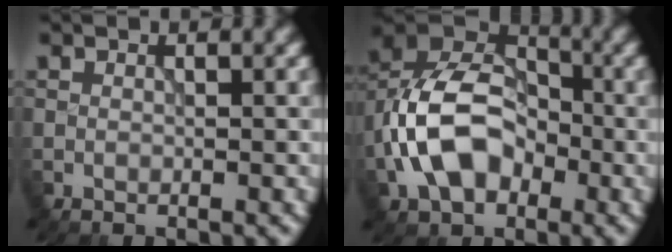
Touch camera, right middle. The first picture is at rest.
{"total": 9.3, "force": [-2.3, 6.3, 6.4], "torque": [-0.125, 0.017, -0.054]}